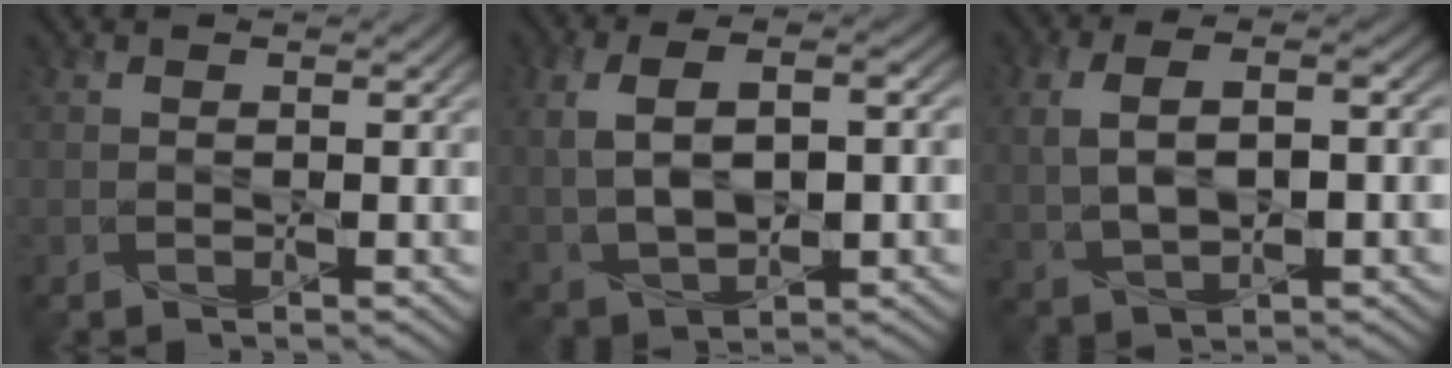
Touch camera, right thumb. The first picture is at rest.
{"total": 9.7, "force": [0.8, 5.5, 8.0], "torque": [-0.183, 0.005, 0.024]}
{"total": 8.4, "force": [0.4, 4.5, 7.1], "torque": [-0.157, 0.005, 0.013]}